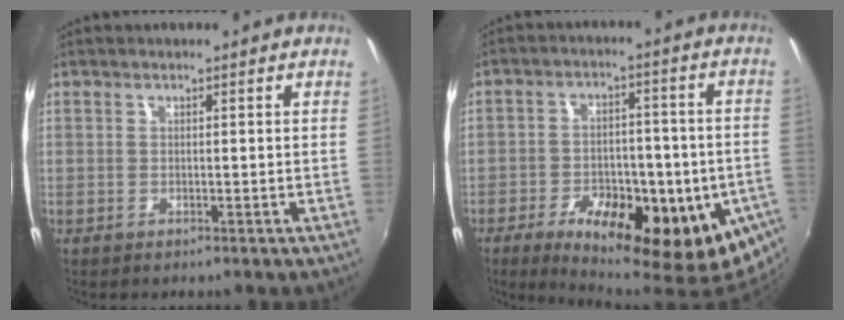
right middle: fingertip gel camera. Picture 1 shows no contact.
{"total": 23.2, "force": [-10.5, 10.4, 17.9], "torque": [-0.295, -0.039, -0.130]}